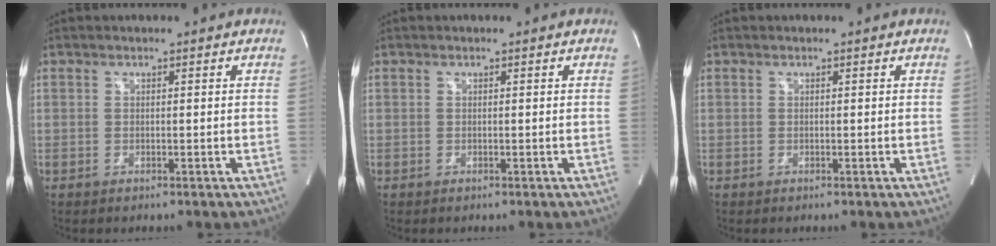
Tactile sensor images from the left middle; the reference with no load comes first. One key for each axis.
{"total": 0.0}
{"total": 0.0}